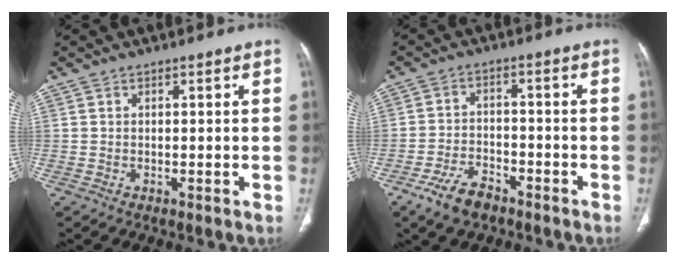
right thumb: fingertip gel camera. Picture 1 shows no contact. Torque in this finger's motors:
{"motor_torque": [3.15, 1.86, -0.12, -0.10, 0.06]}